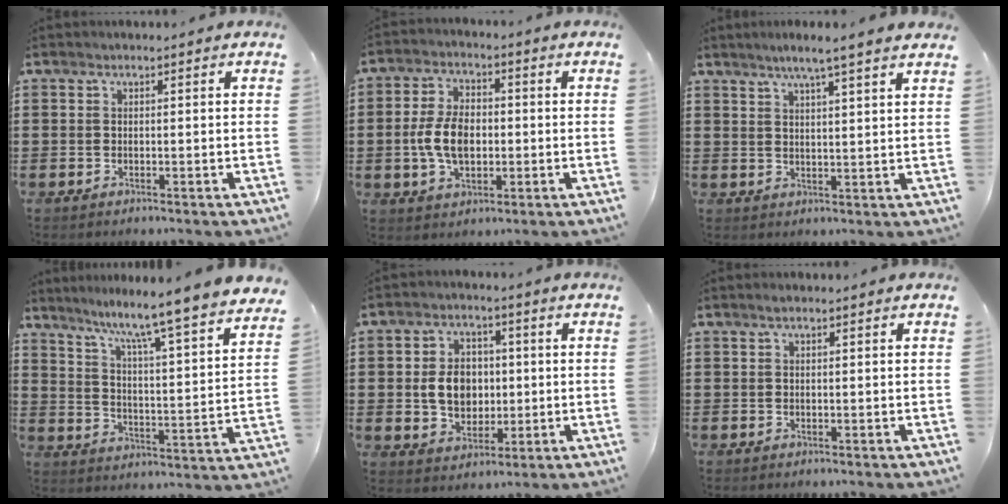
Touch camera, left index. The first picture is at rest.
{"total": 7.5, "force": [-0.7, 4.5, 5.9], "torque": [-0.136, 0.004, -0.018]}
{"total": 4.1, "force": [3.4, -0.8, 2.2], "torque": [-0.053, -0.009, 0.058]}
{"total": 7.1, "force": [6.2, -1.4, 3.1], "torque": [-0.080, -0.065, 0.091]}
{"total": 7.1, "force": [0.2, 5.5, 4.4], "torque": [-0.089, 0.007, -0.003]}
{"total": 0.5, "force": [0.3, 0.0, 0.4], "torque": [-0.008, 0.000, 0.006]}